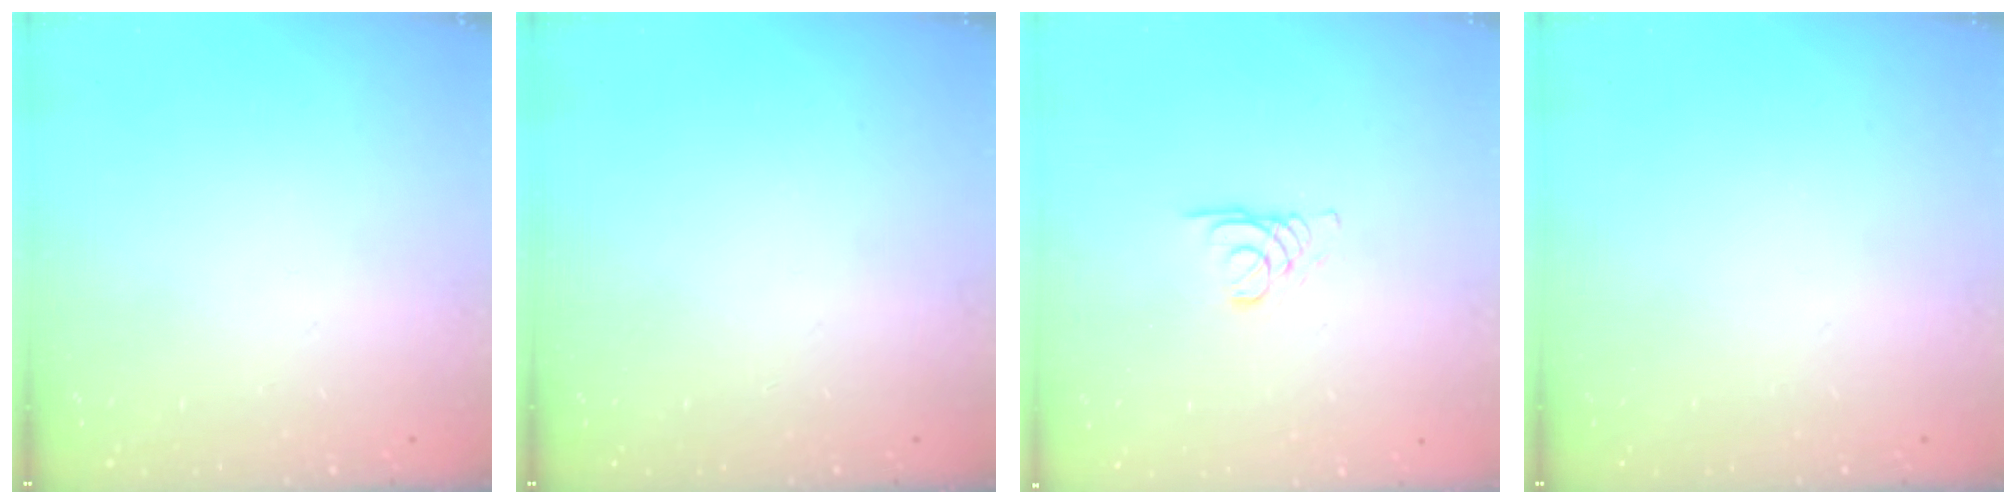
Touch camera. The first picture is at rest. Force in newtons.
{"total": 0.0}
{"total": 1.7, "press": 1.7, "slide": 0.2}
{"total": 0.0}